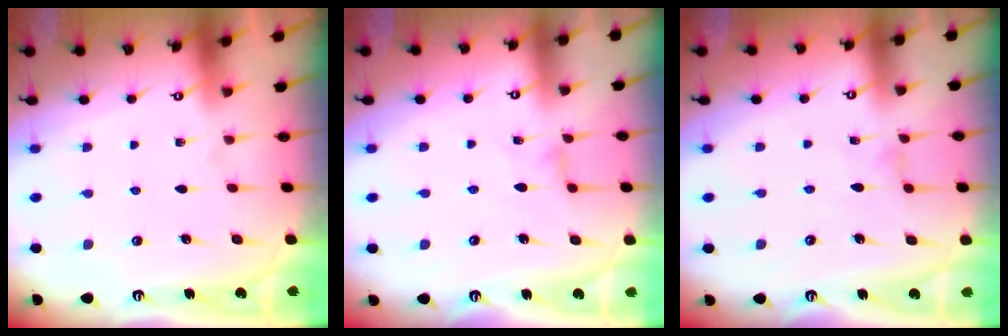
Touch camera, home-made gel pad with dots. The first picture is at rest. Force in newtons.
{"total": 1.4, "press": 1.3, "slide": 0.4}
{"total": 0.0}